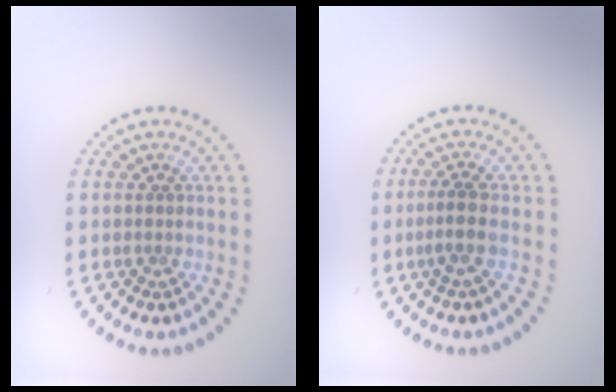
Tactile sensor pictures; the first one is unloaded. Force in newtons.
{"total": 2.0, "press": 1.3, "slide": 1.6}